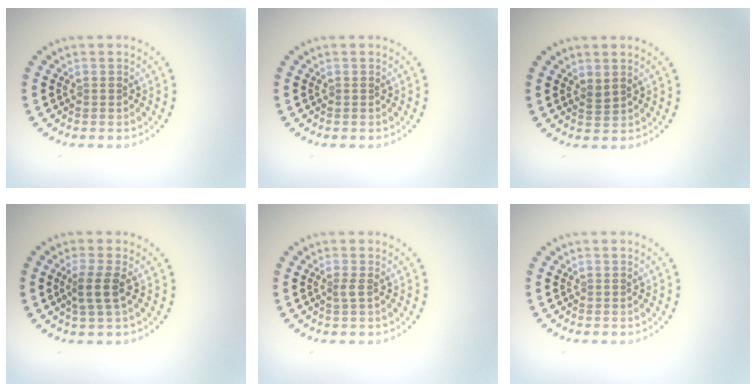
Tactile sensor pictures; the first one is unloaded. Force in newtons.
{"total": 0.0}
{"total": 0.9, "press": 0.7, "slide": 0.5}
{"total": 2.2, "press": 1.9, "slide": 1.2}
{"total": 0.9, "press": 0.6, "slide": 0.6}
{"total": 0.0}